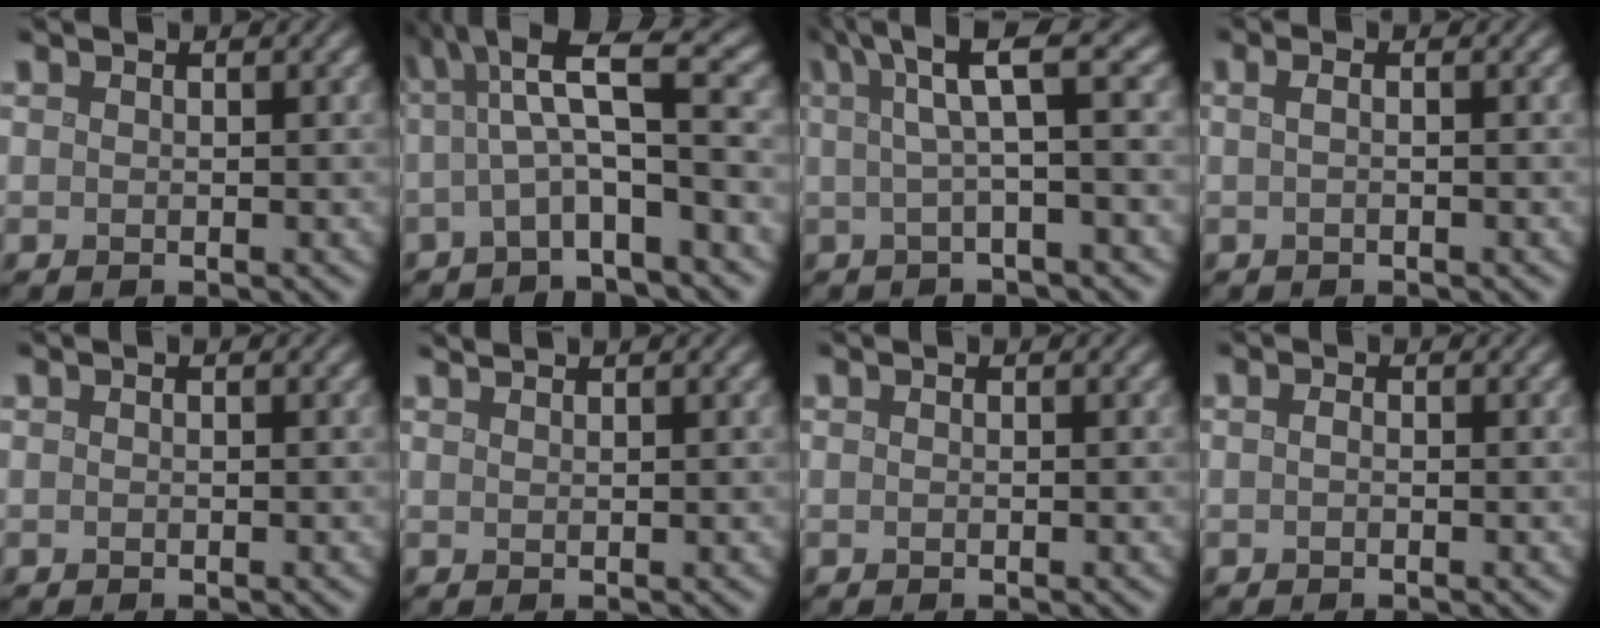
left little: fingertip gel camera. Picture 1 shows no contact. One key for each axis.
{"total": 6.0, "fx": 0.2, "fy": 1.1, "fz": 5.9, "tx": -0.095, "ty": 0.015, "tz": -0.008}
{"total": 5.3, "fx": 1.9, "fy": 0.9, "fz": 4.9, "tx": -0.075, "ty": 0.020, "tz": 0.030}
{"total": 1.7, "fx": 0.3, "fy": 0.7, "fz": 1.5, "tx": -0.019, "ty": -0.002, "tz": -0.011}
{"total": 0.0}
{"total": 1.0, "fx": 0.9, "fy": 0.2, "fz": 0.4, "tx": -0.002, "ty": 0.001, "tz": 0.011}
{"total": 0.0}
{"total": 0.6, "fx": -0.2, "fy": 0.3, "fz": 0.5, "tx": -0.012, "ty": 0.000, "tz": -0.004}